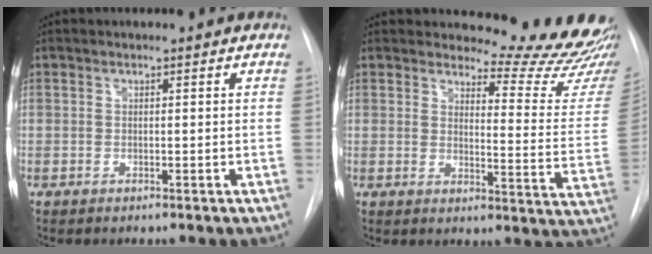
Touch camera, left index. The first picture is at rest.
{"total": 15.2, "force": [14.9, 0.7, 2.4], "torque": [-0.014, -0.129, 0.154]}